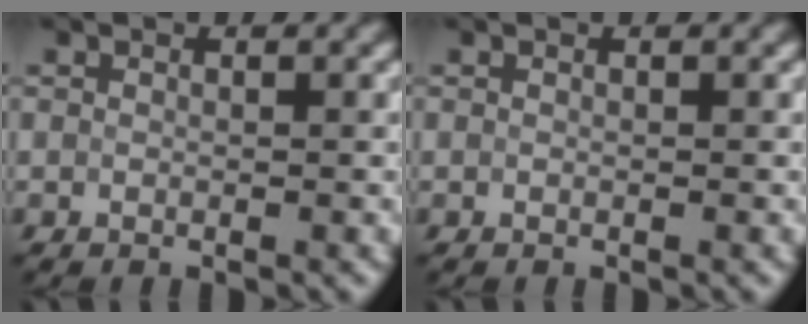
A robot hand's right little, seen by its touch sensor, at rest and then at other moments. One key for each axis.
{"total": 0.0}